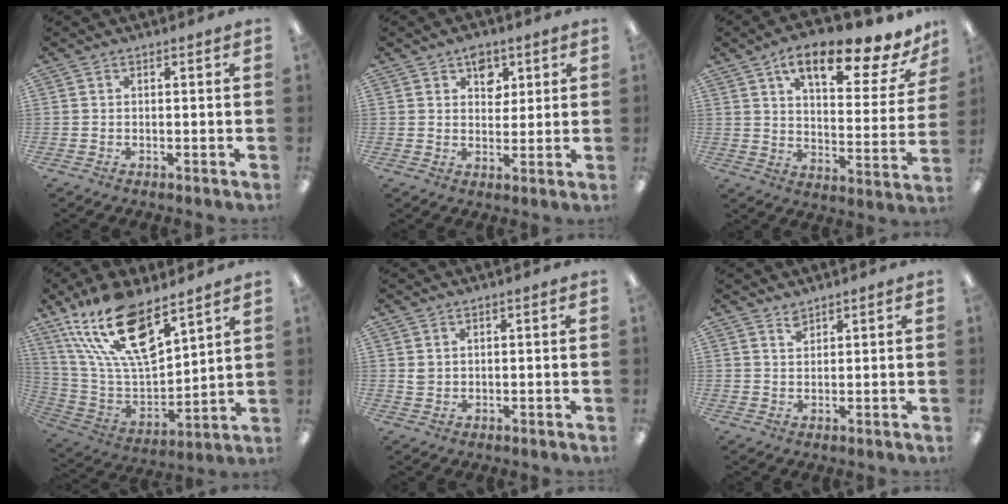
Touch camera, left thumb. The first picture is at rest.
{"total": 5.9, "force": [3.3, 4.2, 2.6], "torque": [-0.022, -0.007, 0.054]}
{"total": 15.9, "force": [10.5, 5.0, 10.8], "torque": [-0.161, -0.059, 0.168]}
{"total": 22.4, "force": [14.7, 8.9, 14.4], "torque": [-0.284, -0.091, 0.256]}
{"total": 1.7, "force": [0.9, 1.3, 0.7], "torque": [-0.017, 0.003, 0.016]}
{"total": 2.2, "force": [2.0, 0.8, 0.5], "torque": [-0.004, -0.006, 0.036]}